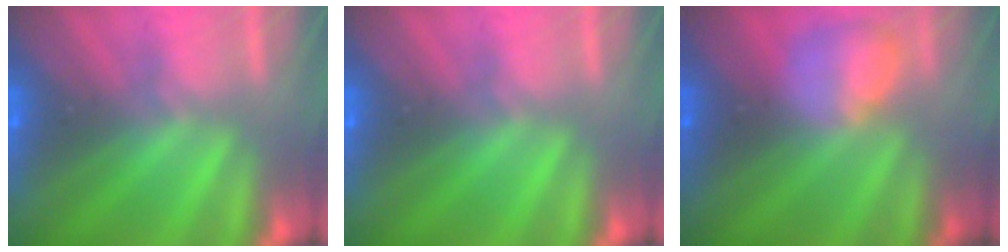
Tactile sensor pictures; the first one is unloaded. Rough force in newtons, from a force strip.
{"total": 0.0}
{"total": 2.3}